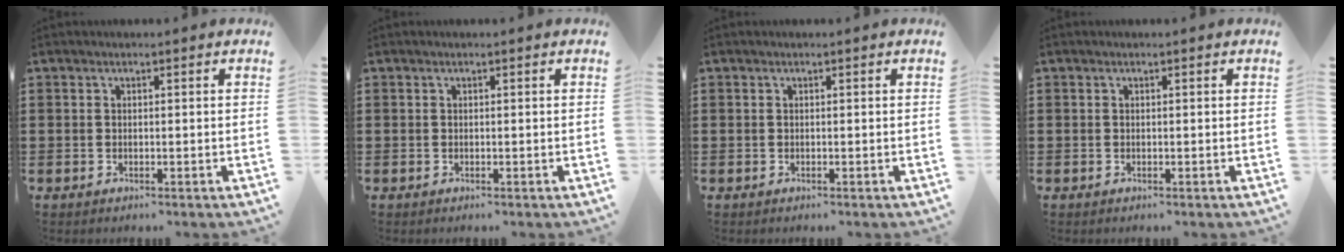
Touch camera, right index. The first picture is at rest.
{"total": 0.0}
{"total": 0.0}
{"total": 0.0}